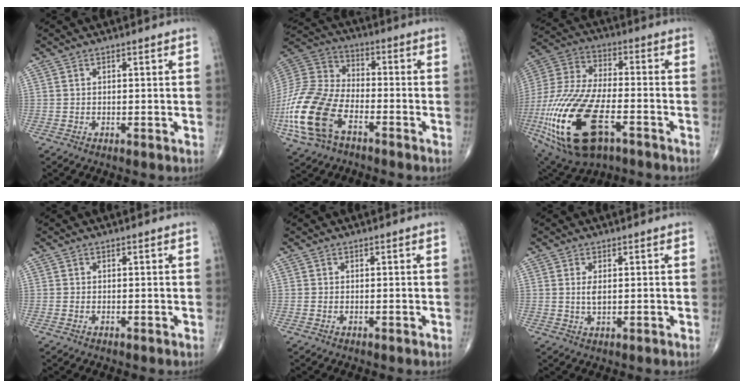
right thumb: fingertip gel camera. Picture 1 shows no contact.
{"total": 19.0, "force": [-8.1, 10.7, 13.4], "torque": [-0.296, 0.029, -0.161]}
{"total": 26.0, "force": [-9.9, 11.8, 20.9], "torque": [-0.486, -0.002, -0.172]}
{"total": 0.0}
{"total": 0.0}
{"total": 2.4, "force": [0.4, 1.0, 2.2], "torque": [-0.041, -0.004, 0.010]}